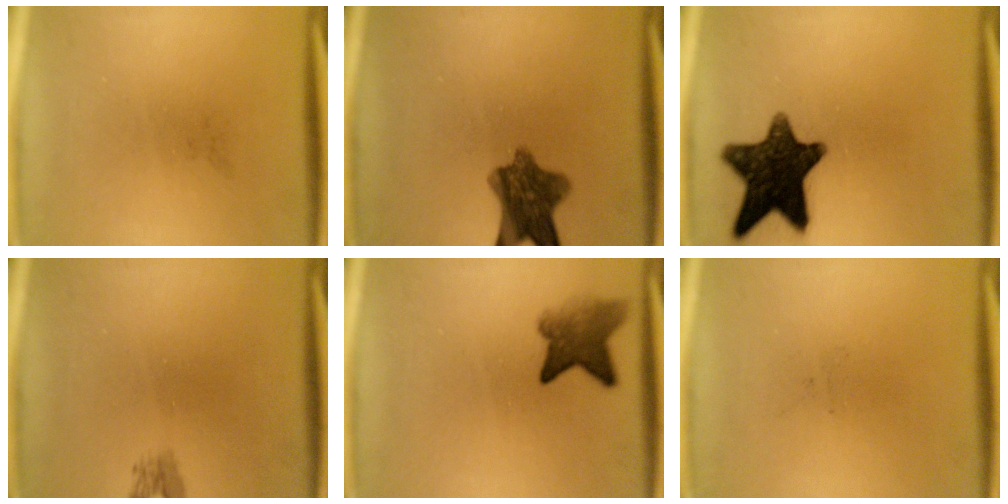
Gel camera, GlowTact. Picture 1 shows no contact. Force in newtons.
{"total": 8.6}
{"total": 14.3}
{"total": 1.3}
{"total": 5.2}
{"total": 0.0}